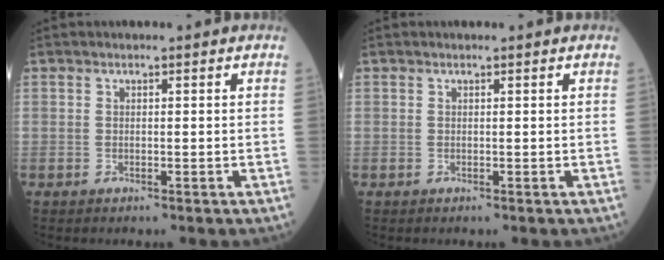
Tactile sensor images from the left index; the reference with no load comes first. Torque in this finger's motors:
{"motor_torque": [0.19, -0.02, -0.06, -0.01]}